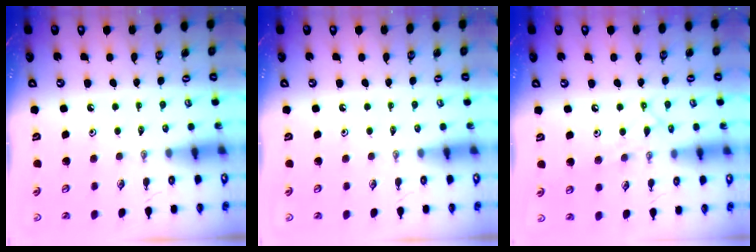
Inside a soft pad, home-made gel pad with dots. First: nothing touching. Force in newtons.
{"total": 0.0}
{"total": 11.3, "press": 11.3, "slide": 0.8}